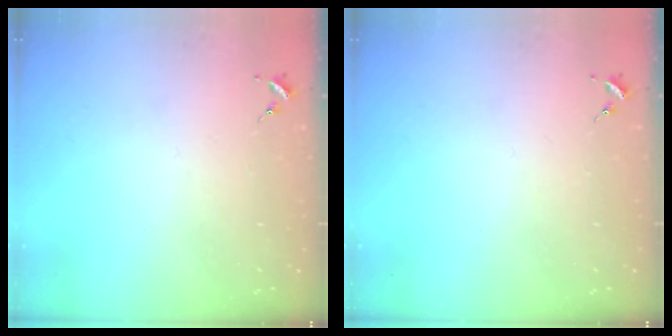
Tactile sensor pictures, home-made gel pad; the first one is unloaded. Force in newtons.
{"total": 0.0}